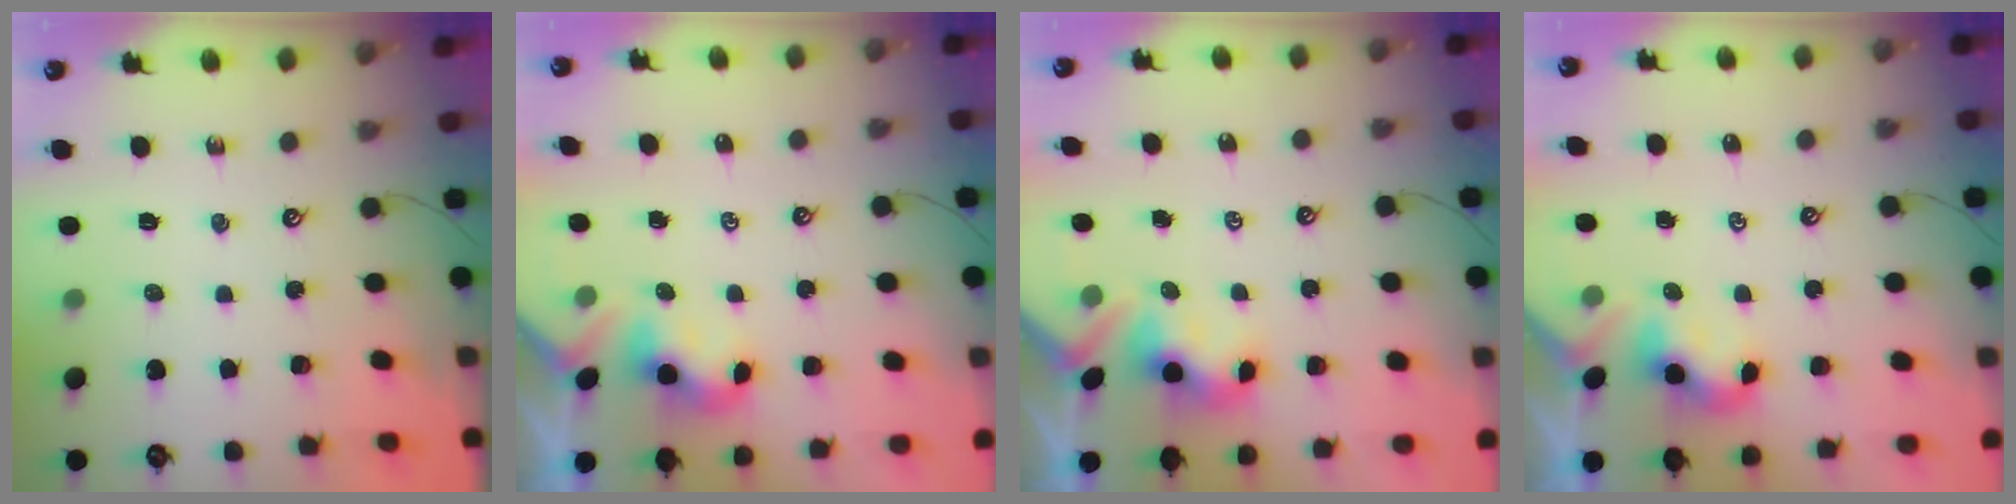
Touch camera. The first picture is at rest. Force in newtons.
{"total": 2.3, "press": 2.3, "slide": 0.3}
{"total": 3.3, "press": 3.3, "slide": 0.2}
{"total": 2.2, "press": 2.2, "slide": 0.2}